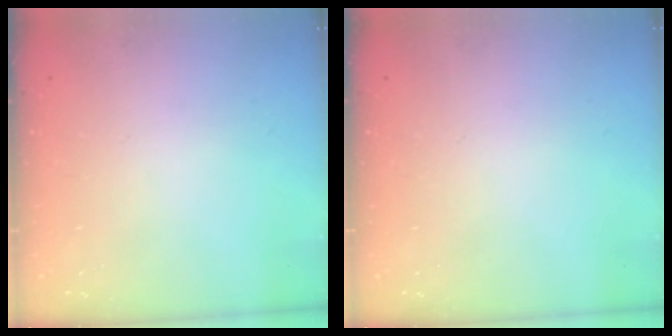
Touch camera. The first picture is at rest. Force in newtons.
{"total": 0.0}